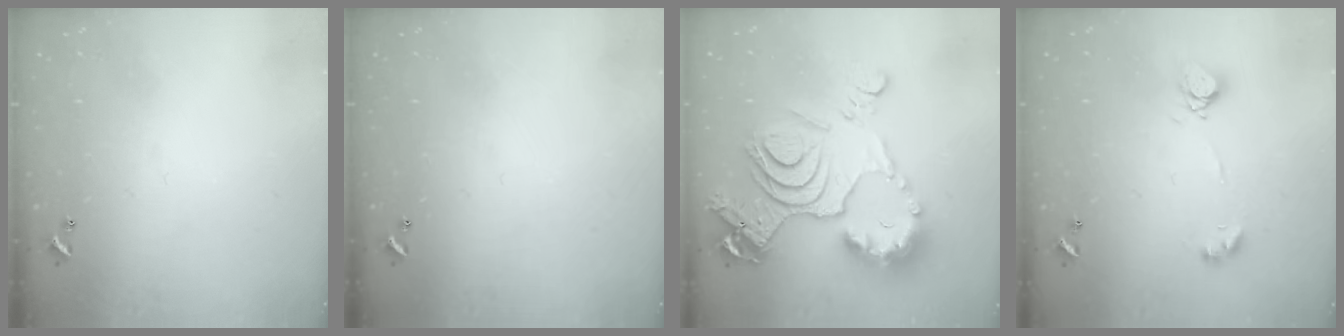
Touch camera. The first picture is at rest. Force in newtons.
{"total": 0.0}
{"total": 20.1, "press": 20.0, "slide": 2.4}
{"total": 6.7, "press": 6.7, "slide": 0.5}